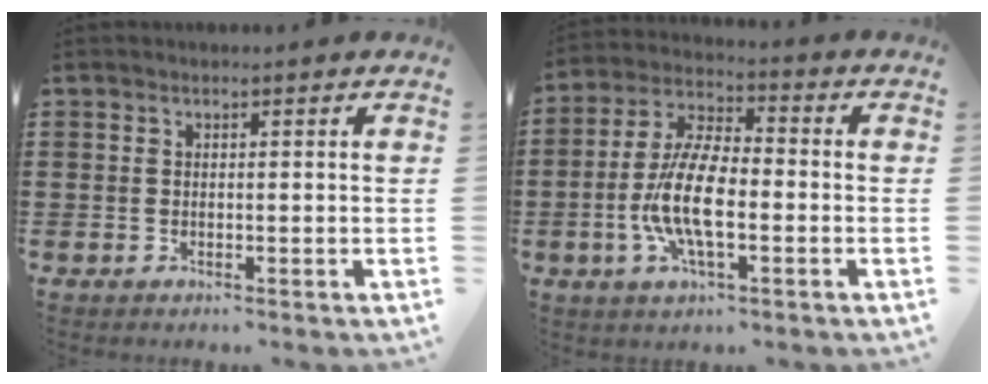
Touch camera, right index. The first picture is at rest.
{"total": 10.4, "force": [-2.6, 3.9, 9.3], "torque": [-0.211, -0.011, -0.054]}